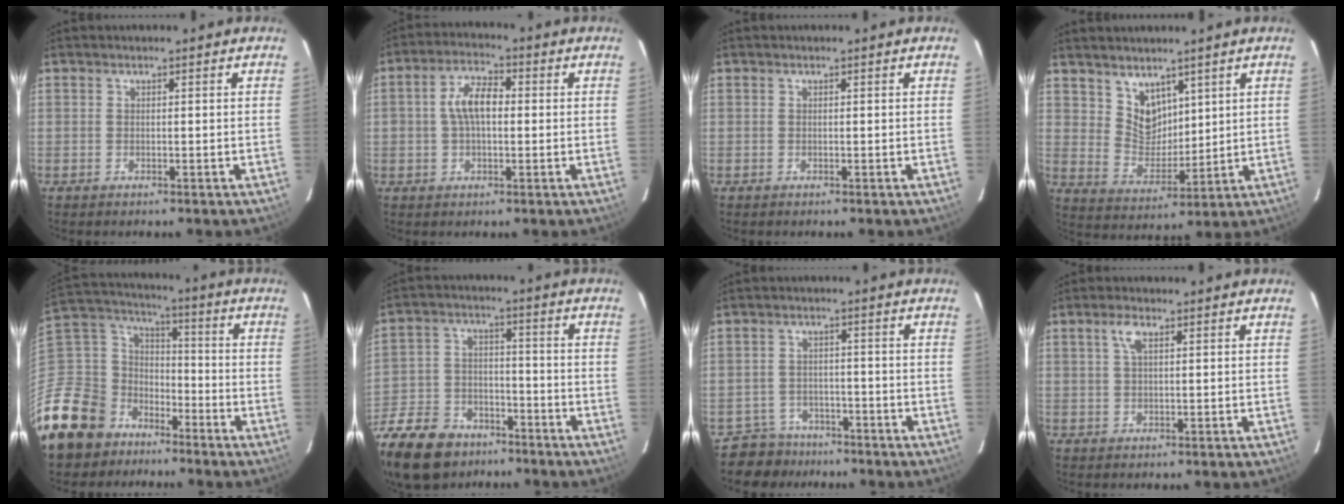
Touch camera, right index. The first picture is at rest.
{"total": 6.7, "force": [0.3, 3.7, 5.6], "torque": [-0.107, 0.018, 0.006]}
{"total": 0.0}
{"total": 7.3, "force": [5.0, 4.7, 2.5], "torque": [-0.038, 0.001, 0.107]}
{"total": 17.4, "force": [-12.1, 12.0, 3.4], "torque": [-0.123, 0.048, -0.214]}
{"total": 22.1, "force": [-15.2, 12.6, 9.8], "torque": [-0.256, -0.002, -0.250]}
{"total": 5.9, "force": [-4.7, 3.7, -0.3], "torque": [-0.010, 0.021, -0.077]}
{"total": 2.7, "force": [1.1, 1.1, 2.2], "torque": [-0.046, 0.006, 0.023]}